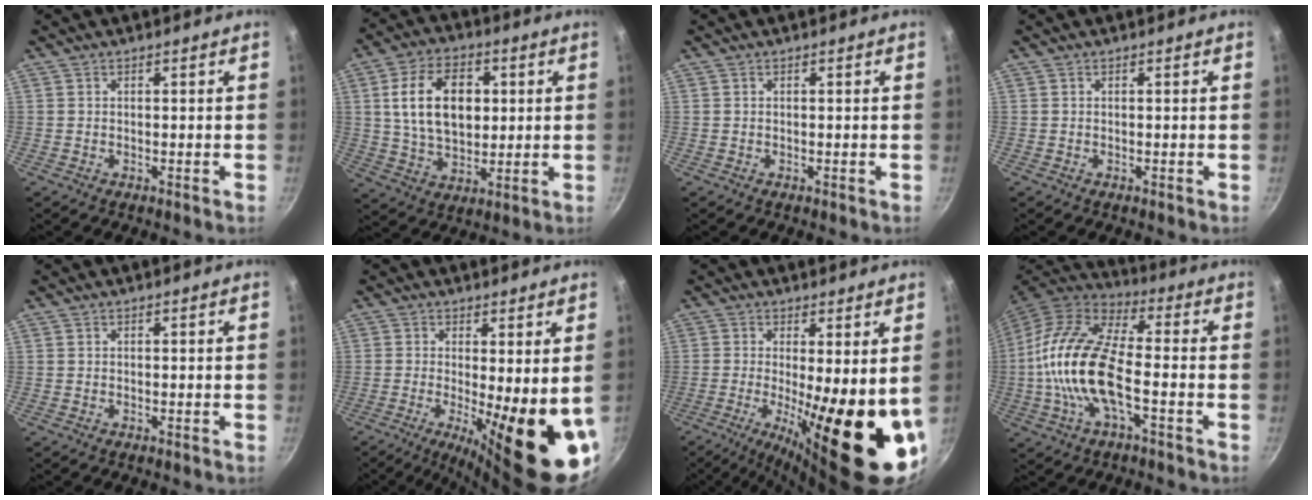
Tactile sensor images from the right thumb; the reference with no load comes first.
{"total": 14.8, "force": [2.7, 9.7, 10.8], "torque": [-0.161, -0.001, 0.048]}
{"total": 0.0}
{"total": 0.0}
{"total": 0.0}
{"total": 15.0, "force": [-1.9, 3.9, 14.4], "torque": [-0.177, -0.028, -0.019]}
{"total": 19.0, "force": [-1.9, 5.5, 18.1], "torque": [-0.245, -0.035, -0.019]}
{"total": 18.1, "force": [-3.2, 7.8, 16.1], "torque": [-0.312, 0.033, -0.076]}